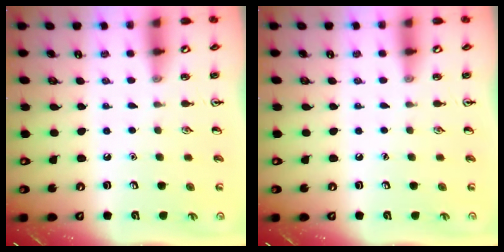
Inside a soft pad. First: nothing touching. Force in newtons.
{"total": 0.0}